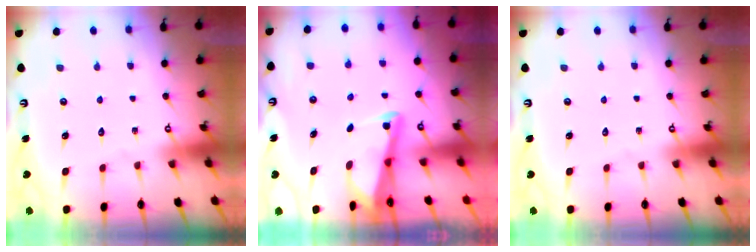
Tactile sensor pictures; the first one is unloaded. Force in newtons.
{"total": 2.5, "press": 2.5, "slide": 0.2}
{"total": 0.0}